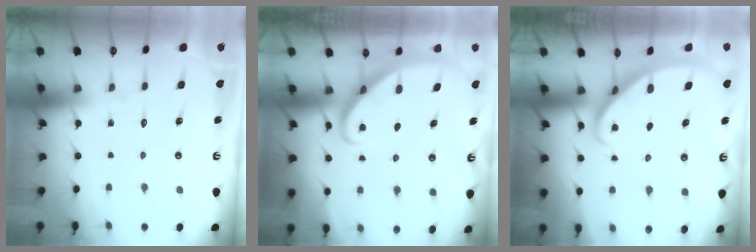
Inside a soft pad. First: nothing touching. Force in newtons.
{"total": 2.9, "press": 2.9, "slide": 0.2}
{"total": 2.3, "press": 2.3, "slide": 0.1}